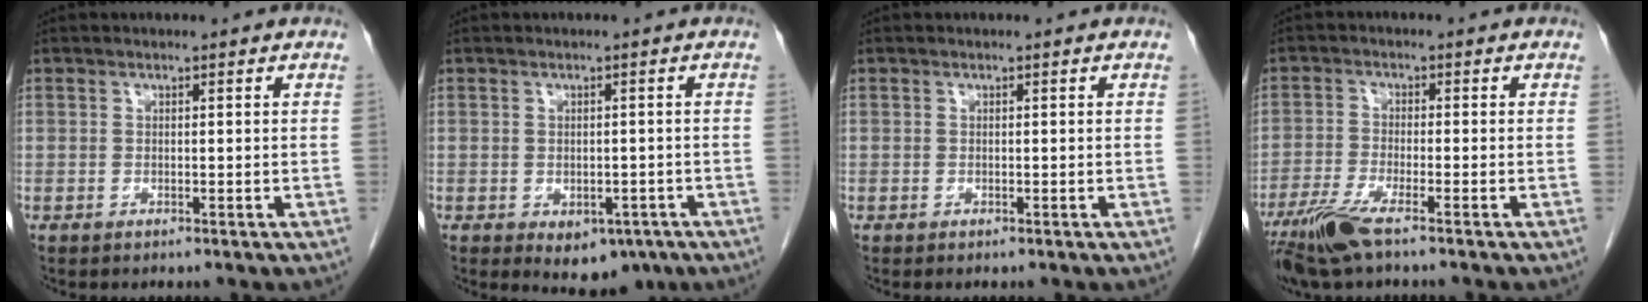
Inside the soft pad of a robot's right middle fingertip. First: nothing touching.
{"total": 5.9, "force": [-3.1, 3.7, 3.4], "torque": [-0.030, -0.001, -0.035]}
{"total": 0.0}
{"total": 6.3, "force": [-4.4, 0.4, 4.5], "torque": [-0.097, -0.019, -0.089]}